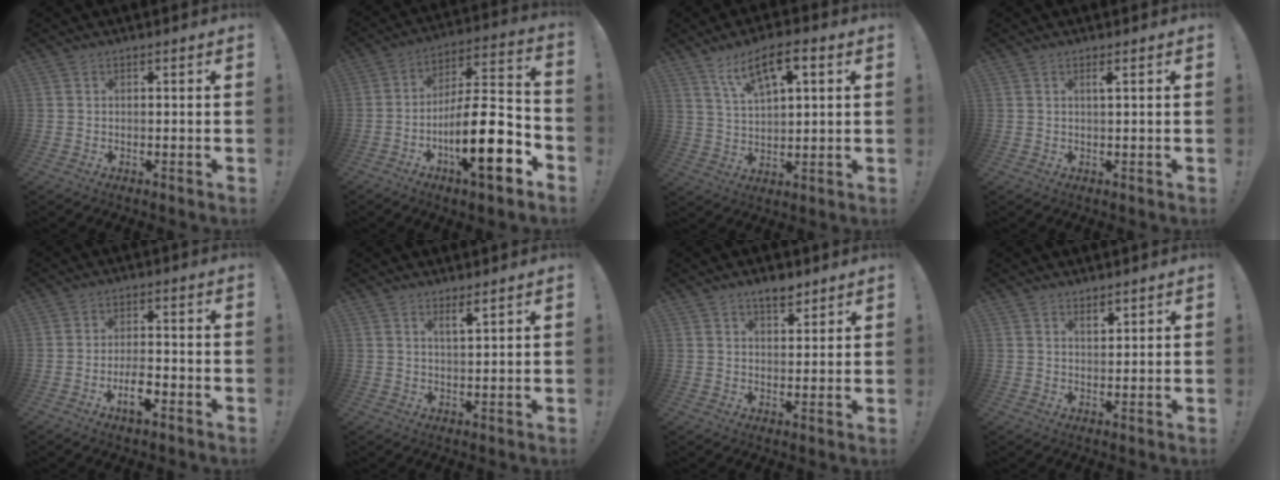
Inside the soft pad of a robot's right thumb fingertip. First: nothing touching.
{"total": 20.7, "force": [-7.7, 5.3, 18.5], "torque": [-0.312, 0.024, -0.128]}
{"total": 10.2, "force": [5.4, 3.9, 7.8], "torque": [-0.134, -0.012, 0.096]}
{"total": 1.4, "force": [0.7, -0.2, 1.2], "torque": [-0.017, -0.003, 0.008]}
{"total": 6.7, "force": [-3.4, 2.5, 5.2], "torque": [-0.097, 0.009, -0.059]}
{"total": 3.4, "force": [2.4, 0.2, 2.3], "torque": [-0.033, -0.015, 0.038]}
{"total": 5.2, "force": [4.1, 2.0, 2.4], "torque": [-0.024, -0.025, 0.070]}
{"total": 2.6, "force": [2.2, 1.1, 1.0], "torque": [0.000, -0.018, 0.035]}